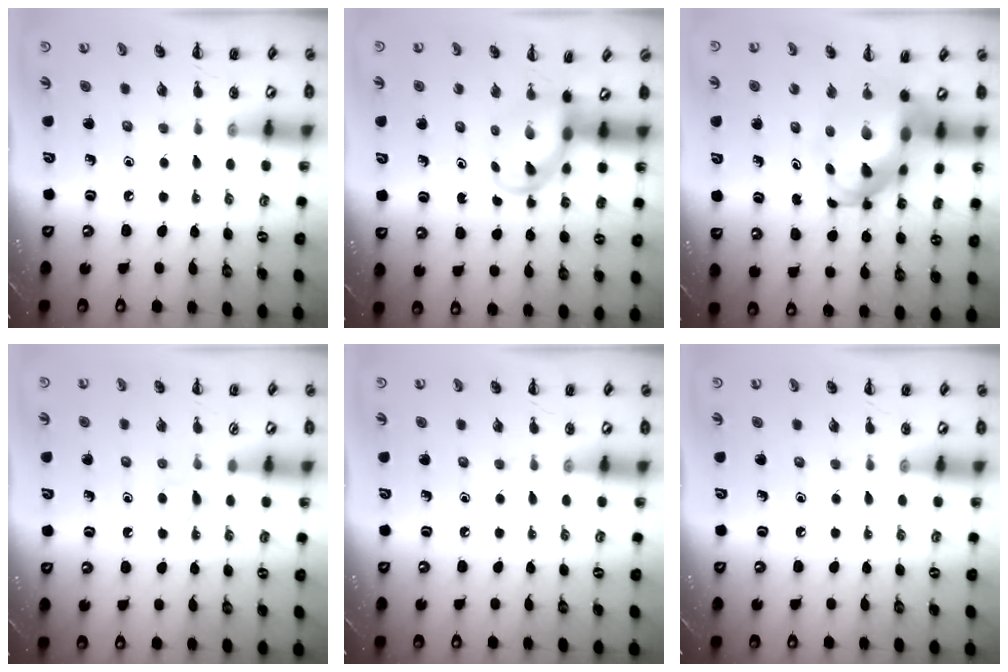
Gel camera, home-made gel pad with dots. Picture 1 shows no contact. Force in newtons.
{"total": 4.0, "press": 3.9, "slide": 0.6}
{"total": 11.9, "press": 11.5, "slide": 3.2}
{"total": 3.1, "press": 2.9, "slide": 1.3}
{"total": 0.0}
{"total": 0.0}